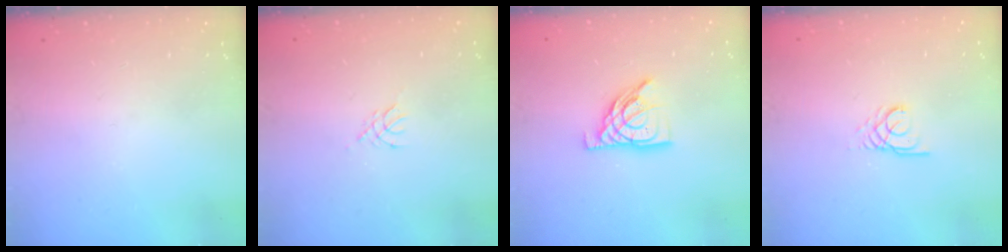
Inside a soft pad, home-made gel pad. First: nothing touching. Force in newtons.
{"total": 2.7, "press": 2.6, "slide": 0.6}
{"total": 11.1, "press": 11.0, "slide": 1.0}
{"total": 2.2, "press": 2.2, "slide": 0.2}